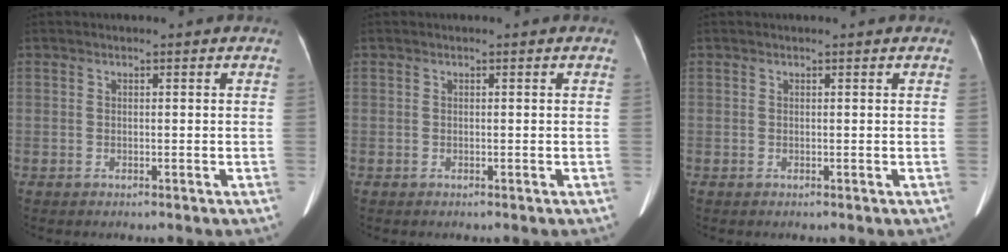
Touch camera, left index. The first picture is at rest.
{"total": 0.0}
{"total": 1.3, "force": [1.2, 0.1, 0.5], "torque": [-0.009, 0.012, 0.015]}